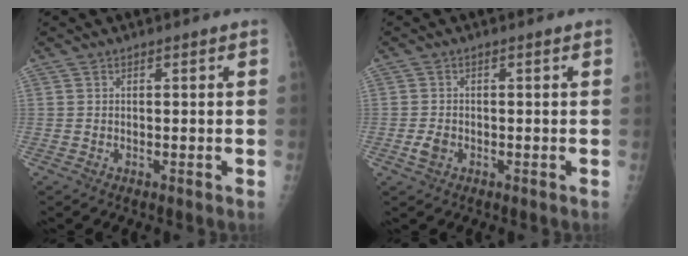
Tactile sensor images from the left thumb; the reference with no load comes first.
{"total": 2.1, "force": [-0.8, 1.5, 1.3], "torque": [-0.026, 0.001, -0.014]}